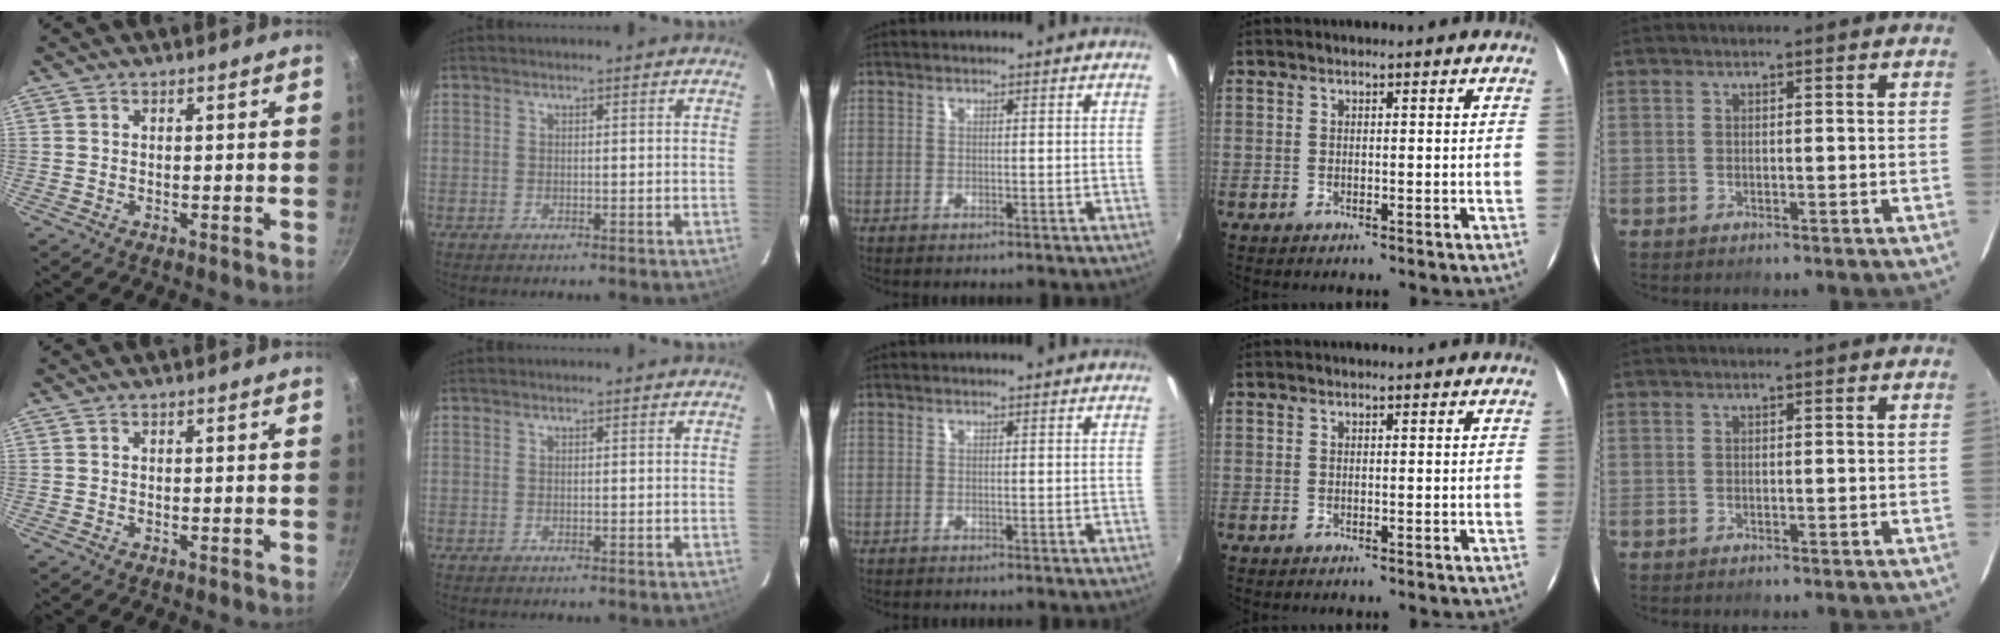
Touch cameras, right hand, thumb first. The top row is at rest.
{}